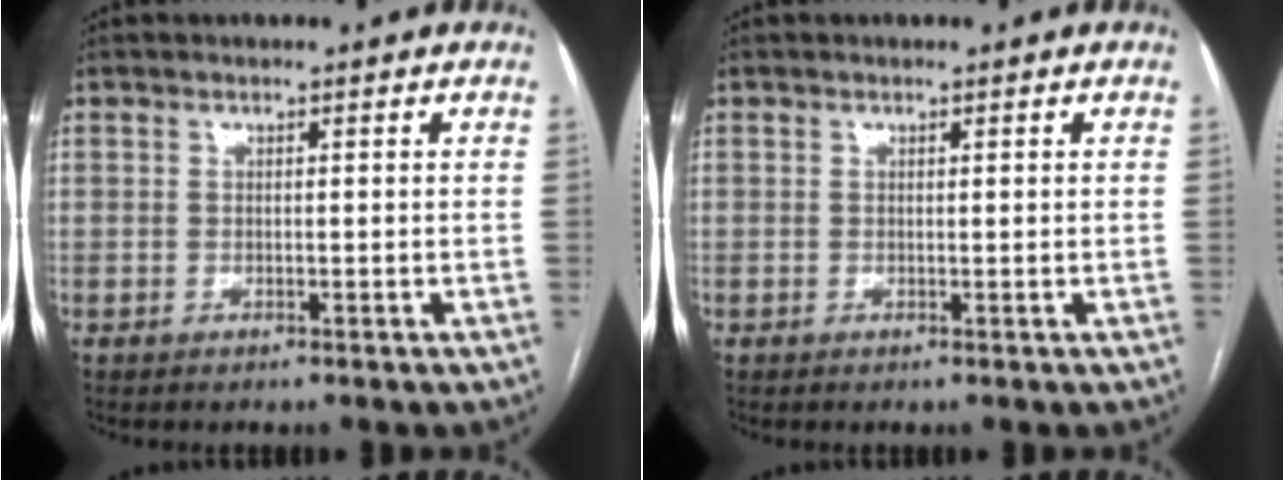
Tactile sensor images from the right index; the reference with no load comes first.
{"total": 0.0}